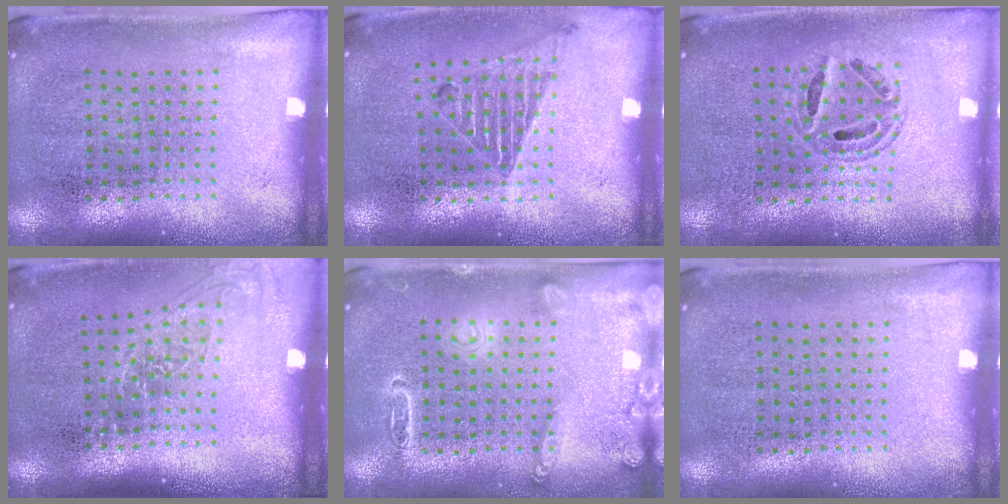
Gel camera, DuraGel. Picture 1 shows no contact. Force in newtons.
{"total": 1.0, "press": 1.0, "slide": 0.2}
{"total": 0.6, "press": 0.6, "slide": 0.2}
{"total": 1.3, "press": 1.1, "slide": 0.8}
{"total": 2.7, "press": 2.7, "slide": 0.3}
{"total": 0.0}